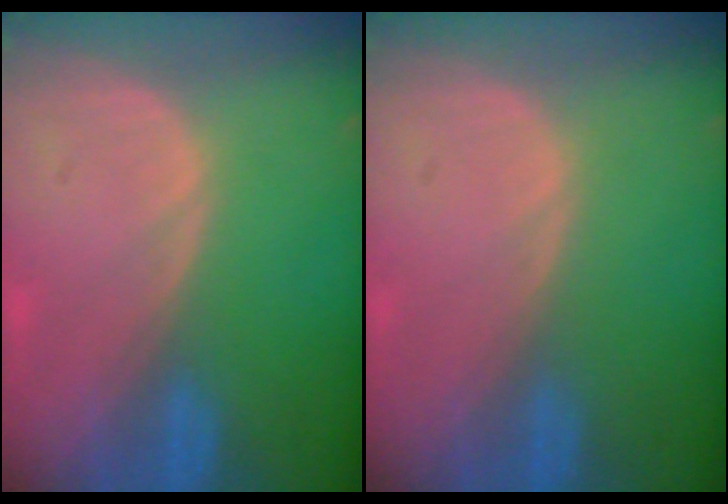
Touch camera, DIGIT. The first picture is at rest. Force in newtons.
{"total": 0.0}